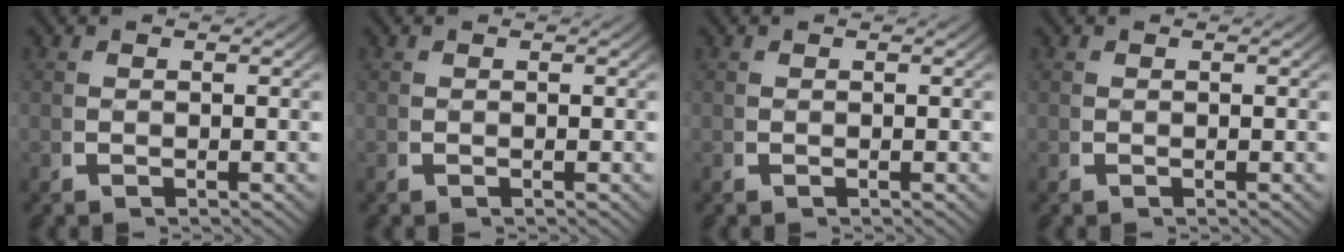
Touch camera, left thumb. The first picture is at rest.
{"total": 0.0}
{"total": 0.0}
{"total": 0.0}